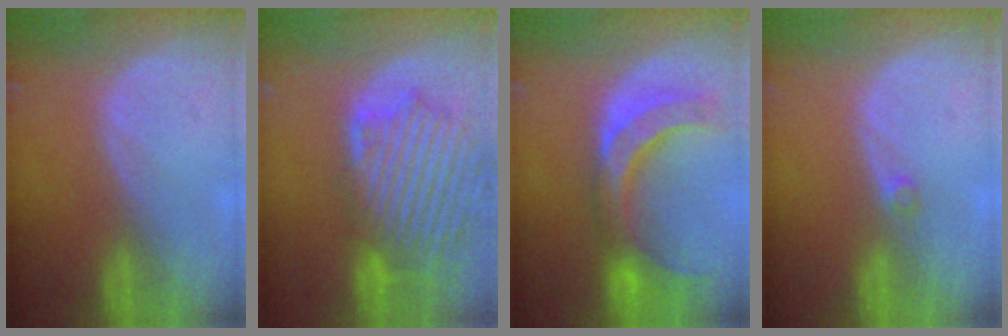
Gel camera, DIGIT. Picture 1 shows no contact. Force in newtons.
{"total": 13.5, "press": 11.7, "slide": 6.8}
{"total": 10.6, "press": 9.3, "slide": 4.9}
{"total": 1.1, "press": 1.0, "slide": 0.6}